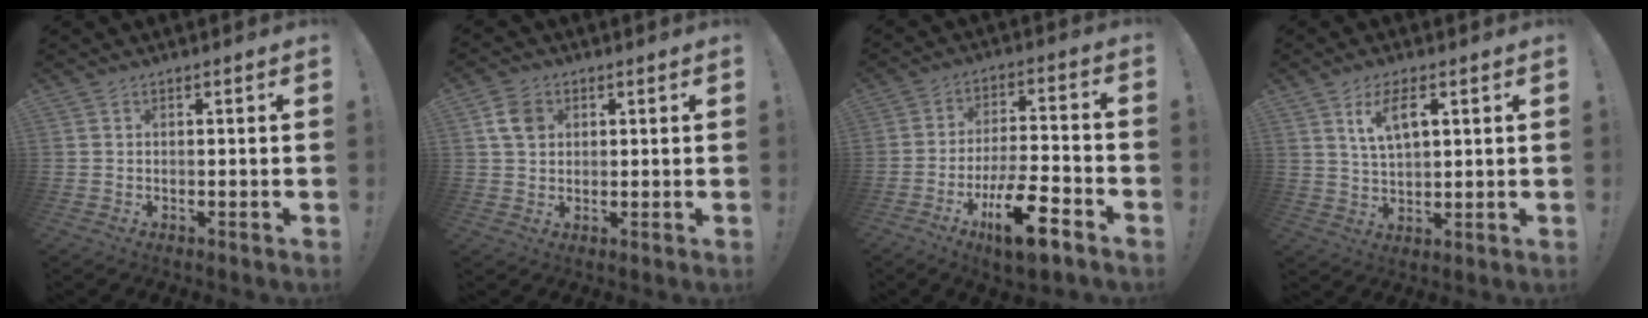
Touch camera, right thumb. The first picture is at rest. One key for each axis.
{"total": 6.1, "fx": 2.0, "fy": 4.7, "fz": 3.2, "tx": -0.047, "ty": 0.005, "tz": 0.040}
{"total": 15.2, "fx": -8.1, "fy": 4.7, "fz": 11.9, "tx": -0.191, "ty": 0.047, "tz": -0.130}
{"total": 7.5, "fx": 3.6, "fy": 2.9, "fz": 5.9, "tx": -0.098, "ty": -0.011, "tz": 0.061}